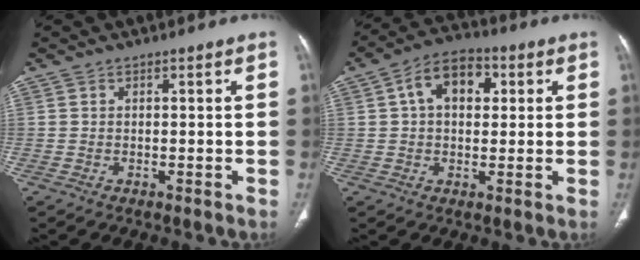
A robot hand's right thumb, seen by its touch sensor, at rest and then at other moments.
{"total": 9.7, "force": [2.4, 6.4, 6.8], "torque": [-0.088, 0.014, 0.031]}